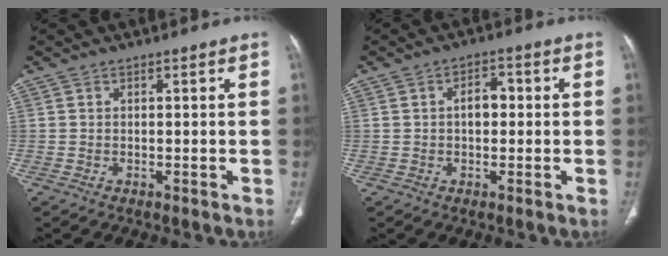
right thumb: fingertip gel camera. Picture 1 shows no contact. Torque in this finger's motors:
{"motor_torque": [0.34, 1.01, 0.49, -0.18, 0.10]}